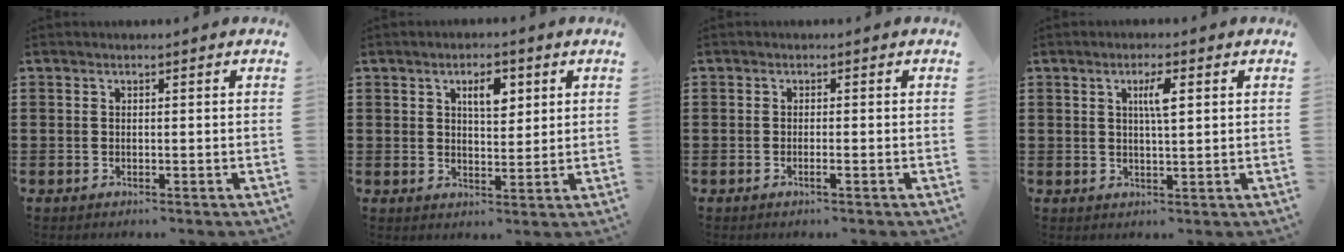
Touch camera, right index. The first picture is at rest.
{"total": 4.4, "force": [2.0, 1.9, 3.4], "torque": [-0.049, 0.000, 0.028]}
{"total": 1.0, "force": [-0.6, 0.0, 0.8], "torque": [-0.013, -0.004, -0.011]}
{"total": 3.7, "force": [1.1, 0.8, 3.4], "torque": [-0.071, 0.007, 0.015]}